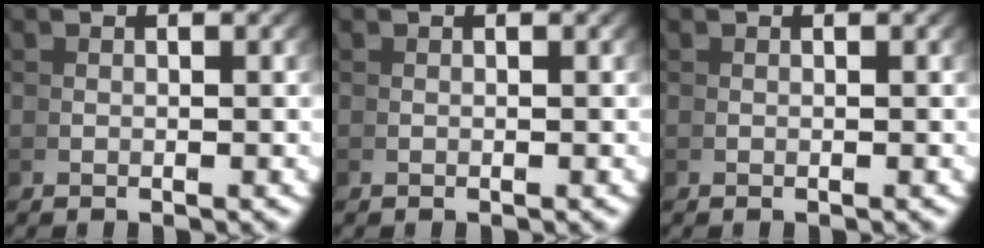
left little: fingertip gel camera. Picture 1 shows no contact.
{"total": 0.0}
{"total": 0.0}